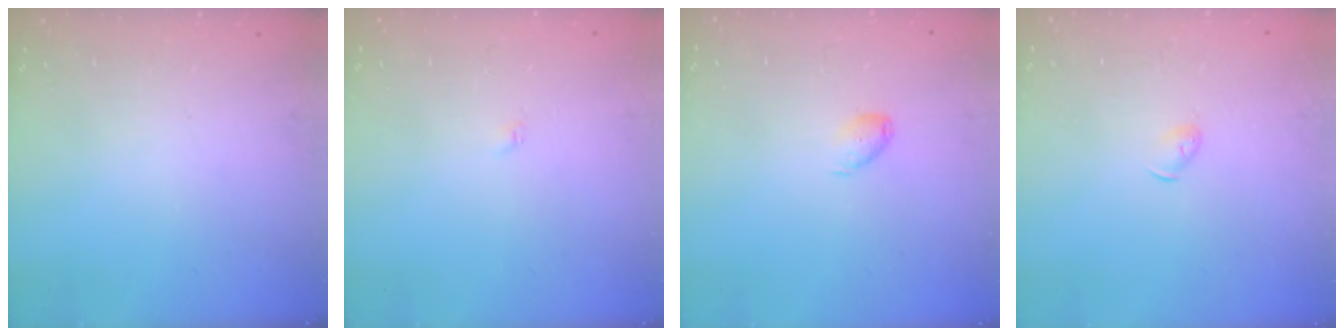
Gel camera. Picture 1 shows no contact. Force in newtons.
{"total": 1.9, "press": 1.9, "slide": 0.3}
{"total": 6.2, "press": 6.2, "slide": 0.7}
{"total": 3.6, "press": 3.5, "slide": 0.8}